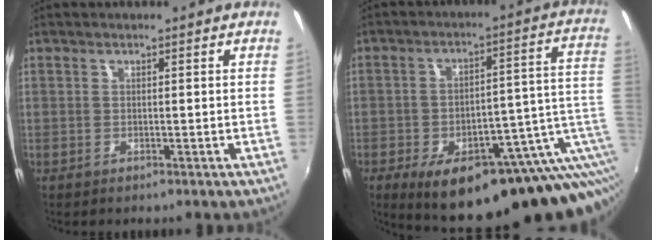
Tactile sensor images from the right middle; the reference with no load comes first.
{"total": 24.6, "force": [-9.5, 10.1, 20.4], "torque": [-0.280, -0.015, -0.112]}